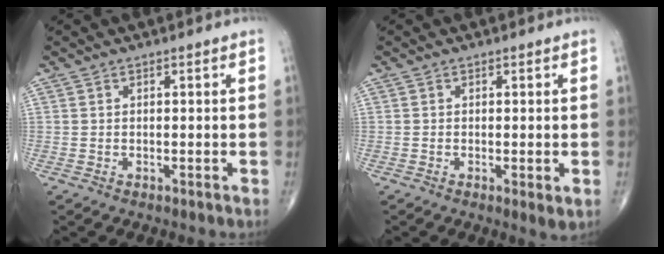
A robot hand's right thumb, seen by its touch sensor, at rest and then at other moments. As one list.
[{"total": 2.0, "force": [-0.3, 0.4, 1.9], "torque": [-0.034, -0.008, -0.006]}]